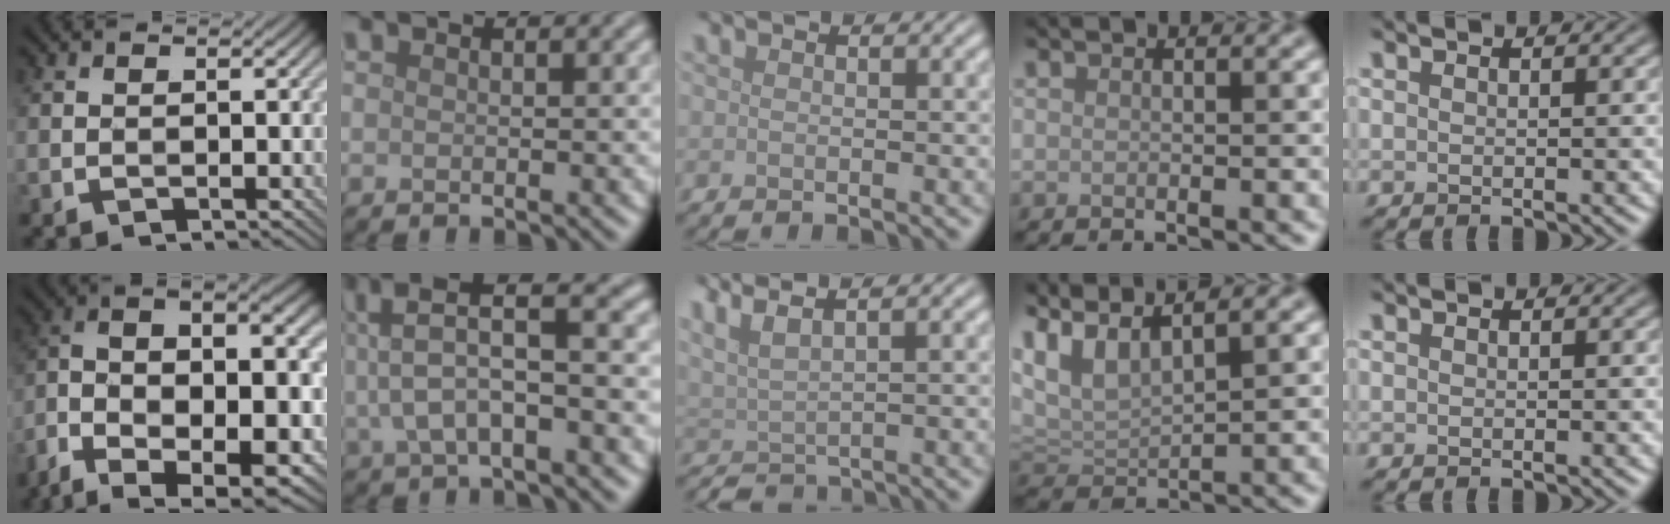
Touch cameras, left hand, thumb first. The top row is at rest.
{"thumb": {"total": 15.7, "force": [-5.3, 7.6, 12.6], "torque": [-0.266, 0.000, -0.072]}, "index": {"total": 7.9, "force": [2.2, 2.5, 7.2], "torque": [-0.137, 0.021, 0.034]}, "middle": {"total": 3.8, "force": [2.7, 1.0, 2.4], "torque": [-0.048, 0.010, 0.049]}, "ring": {"total": 5.0, "force": [3.5, 1.6, 3.2], "torque": [-0.077, 0.011, 0.072]}}